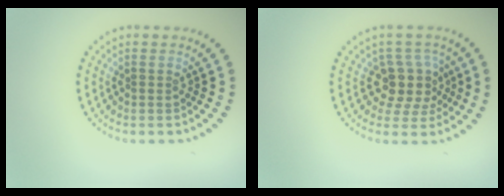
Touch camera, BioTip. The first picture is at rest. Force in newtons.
{"total": 3.5, "press": 2.9, "slide": 1.9}